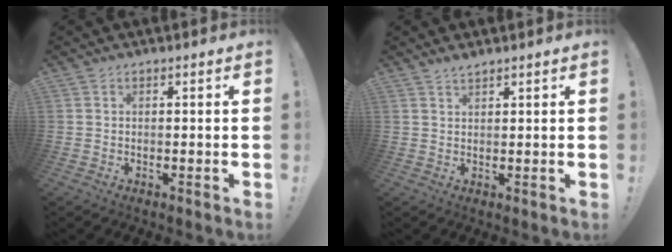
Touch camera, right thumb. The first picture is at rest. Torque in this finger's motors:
{"motor_torque": [0.00, 0.00, 0.05, -0.05, 0.00]}